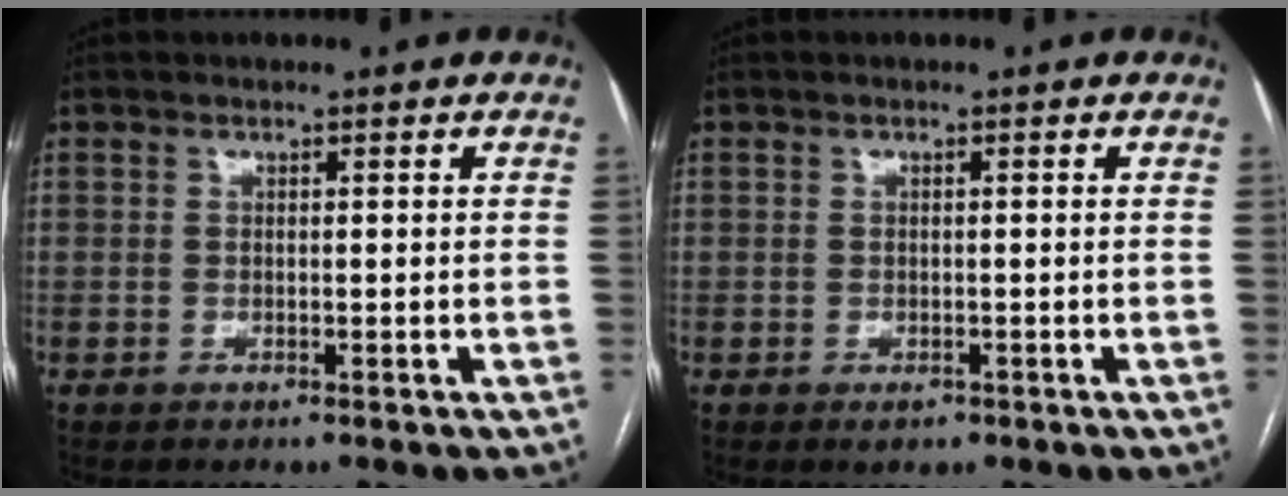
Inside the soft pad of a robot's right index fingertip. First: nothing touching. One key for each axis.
{"total": 1.4, "fx": -0.8, "fy": 0.9, "fz": 0.7, "tx": -0.008, "ty": 0.001, "tz": -0.005}